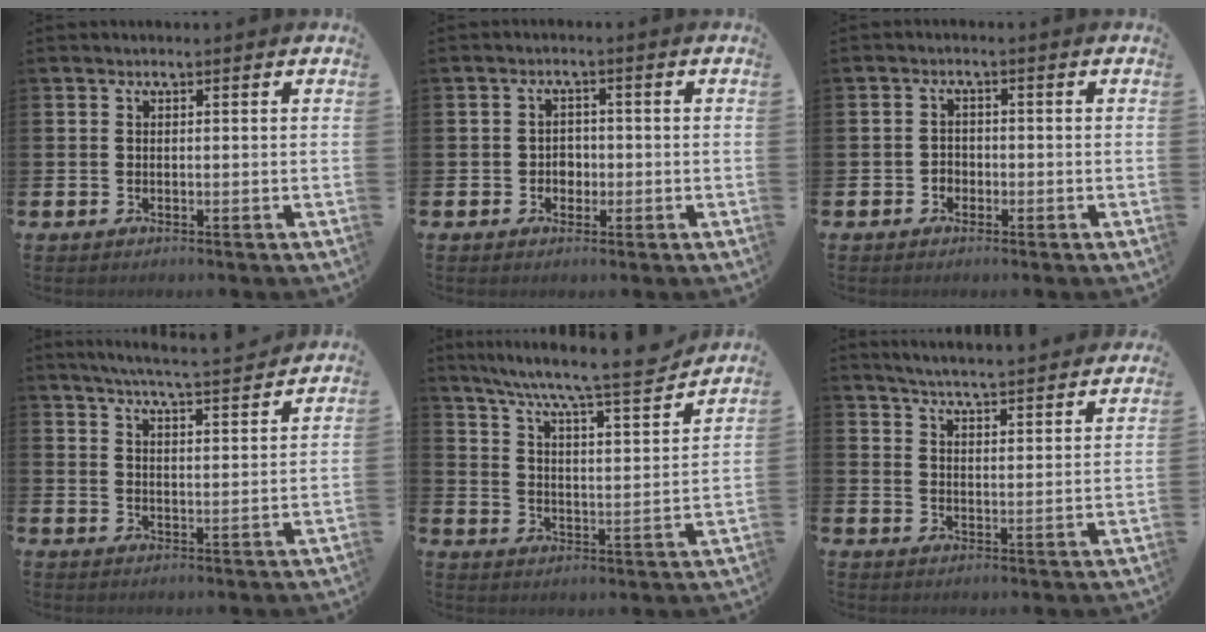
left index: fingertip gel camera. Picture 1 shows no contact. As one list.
[{"total": 2.2, "force": [-0.5, 2.0, 0.8], "torque": [-0.006, 0.002, -0.017]}, {"total": 1.7, "force": [-0.9, 1.4, 0.3], "torque": [-0.003, 0.002, -0.021]}, {"total": 5.7, "force": [5.5, -0.6, 1.5], "torque": [-0.036, -0.039, 0.094]}, {"total": 8.9, "force": [8.2, 0.3, 3.4], "torque": [-0.090, -0.062, 0.135]}, {"total": 5.4, "force": [5.4, -0.2, 0.7], "torque": [-0.028, -0.044, 0.093]}]